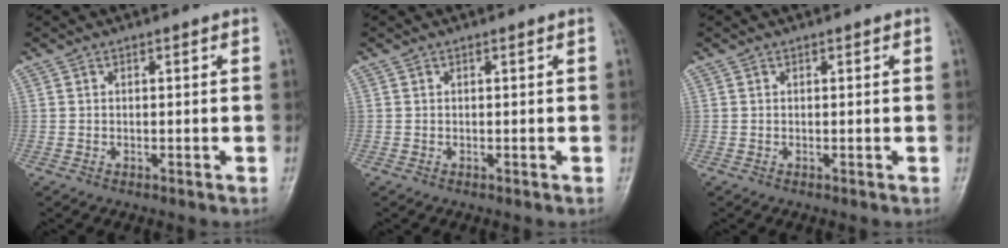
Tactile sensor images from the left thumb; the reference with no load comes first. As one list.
[{"total": 0.0}, {"total": 0.0}]